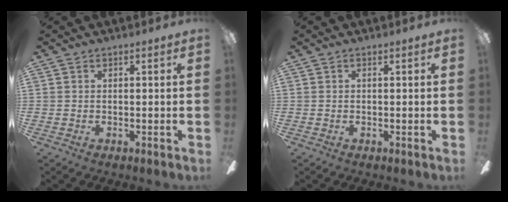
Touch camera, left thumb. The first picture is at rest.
{"total": 0.0}